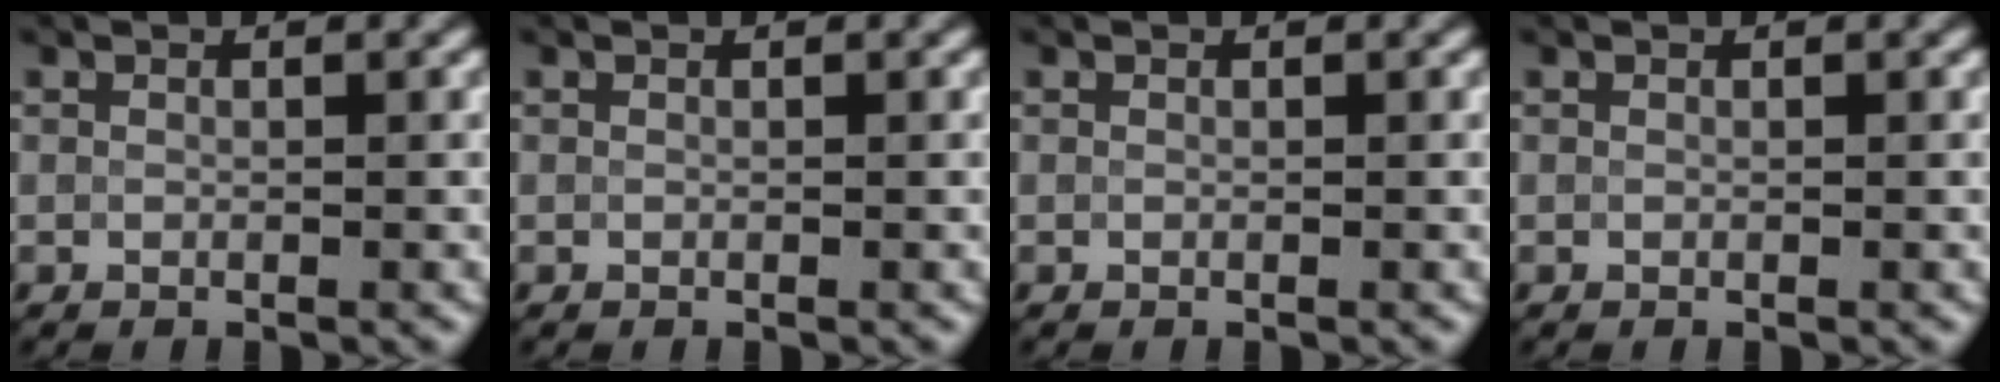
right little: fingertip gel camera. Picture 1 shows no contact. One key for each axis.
{"total": 0.0}
{"total": 0.0}
{"total": 0.0}